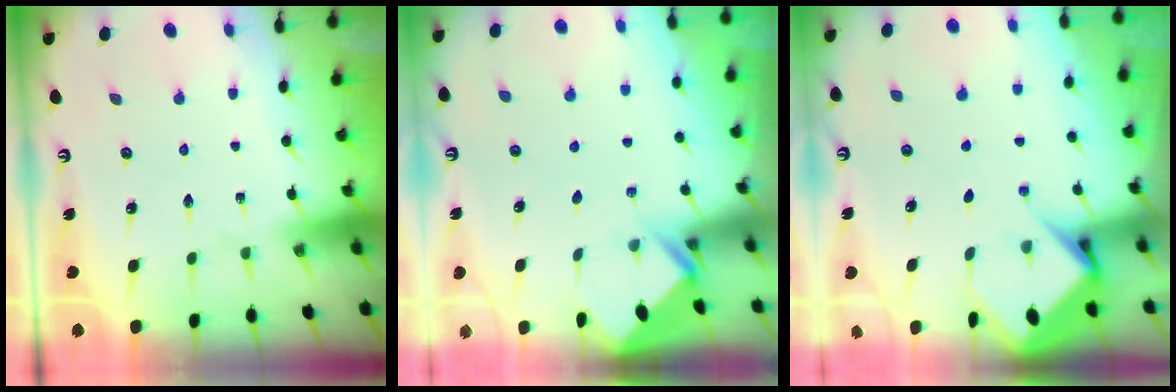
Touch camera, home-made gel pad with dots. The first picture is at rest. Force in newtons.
{"total": 2.7, "press": 2.7, "slide": 0.2}
{"total": 5.6, "press": 5.6, "slide": 0.7}